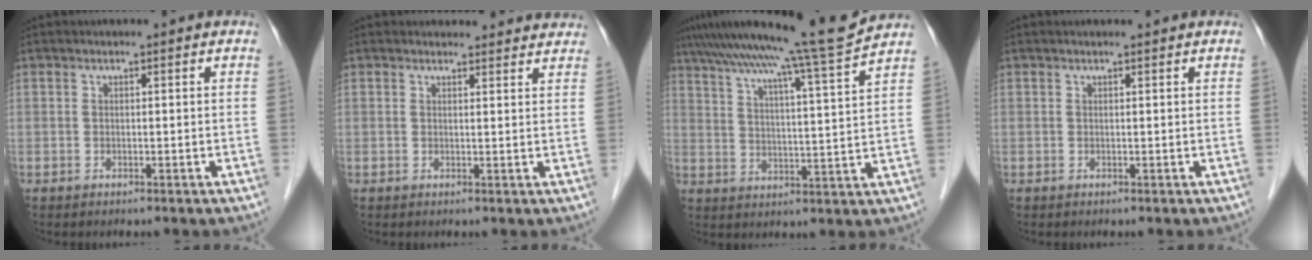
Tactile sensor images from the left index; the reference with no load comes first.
{"total": 7.2, "force": [6.9, 1.8, 0.8], "torque": [0.014, 0.008, 0.056]}
{"total": 15.7, "force": [13.9, -3.0, 6.8], "torque": [-0.119, -0.033, 0.202]}
{"total": 1.2, "force": [1.2, 0.0, 0.3], "torque": [-0.009, 0.010, 0.016]}